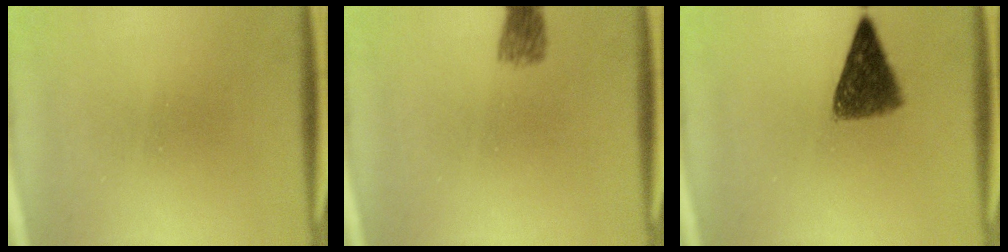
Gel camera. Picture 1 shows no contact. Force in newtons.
{"total": 2.6}
{"total": 7.0}